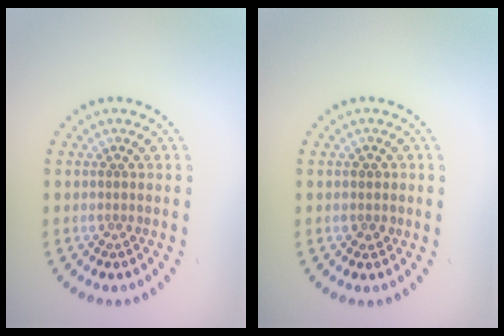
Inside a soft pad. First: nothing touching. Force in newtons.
{"total": 1.1, "press": 1.0, "slide": 0.4}